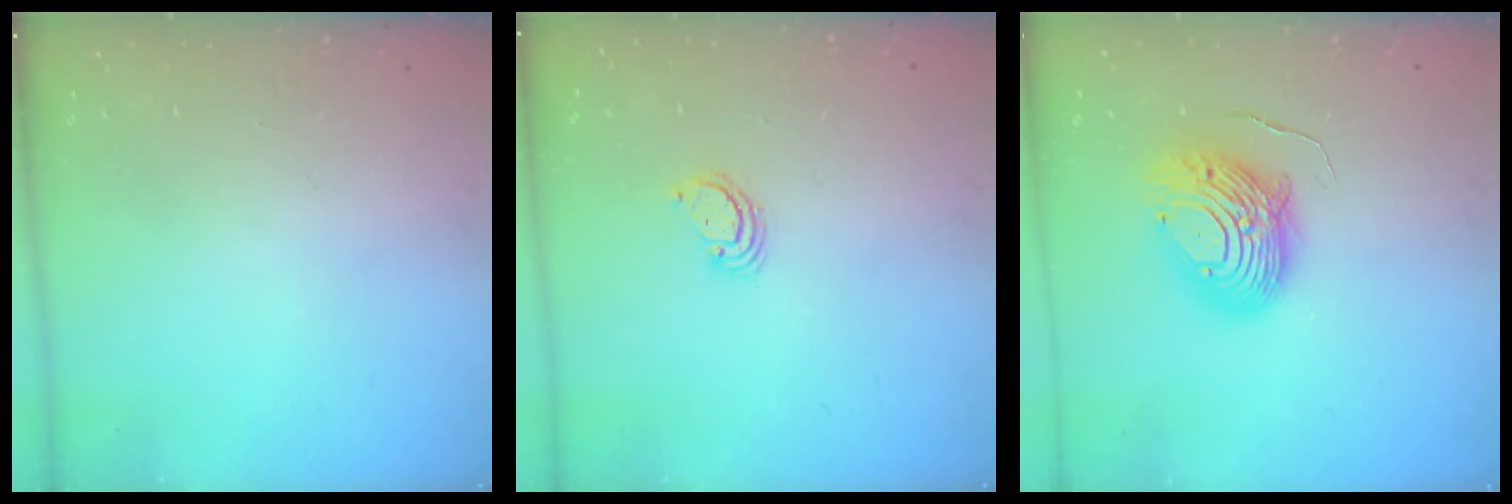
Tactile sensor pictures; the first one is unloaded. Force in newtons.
{"total": 2.3, "press": 2.3, "slide": 0.1}
{"total": 12.1, "press": 12.0, "slide": 1.2}